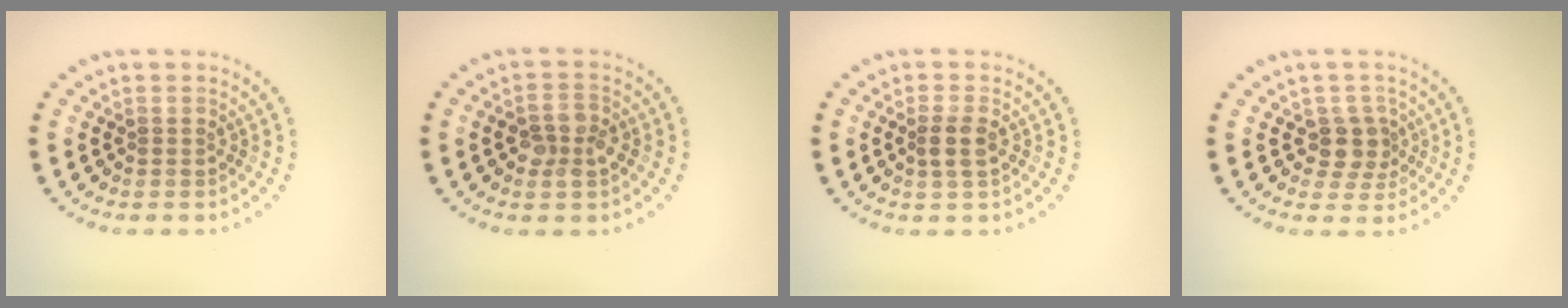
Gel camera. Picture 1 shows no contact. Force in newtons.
{"total": 2.6, "press": 2.5, "slide": 0.7}
{"total": 1.8, "press": 1.6, "slide": 0.7}
{"total": 2.6, "press": 2.1, "slide": 1.5}